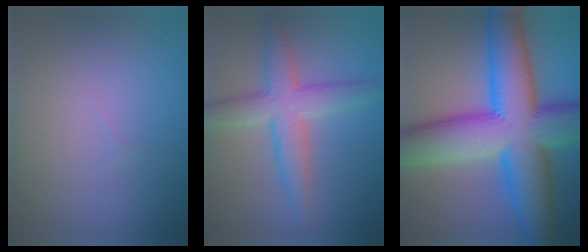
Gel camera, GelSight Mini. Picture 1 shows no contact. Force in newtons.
{"total": 4.7, "press": 4.7, "slide": 0.1}
{"total": 14.8, "press": 14.8, "slide": 0.1}